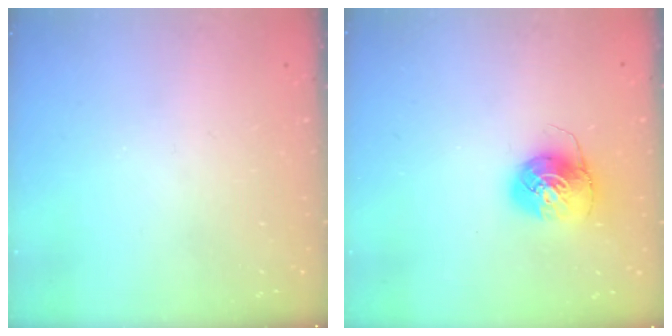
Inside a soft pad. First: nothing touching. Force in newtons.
{"total": 8.8, "press": 8.8, "slide": 0.3}